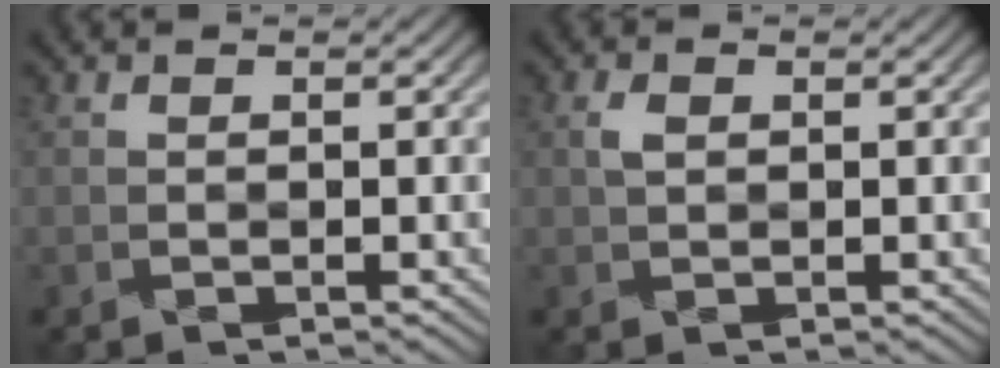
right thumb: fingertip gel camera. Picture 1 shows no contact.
{"total": 1.1, "force": [0.7, 0.5, 0.7], "torque": [-0.016, 0.008, 0.009]}